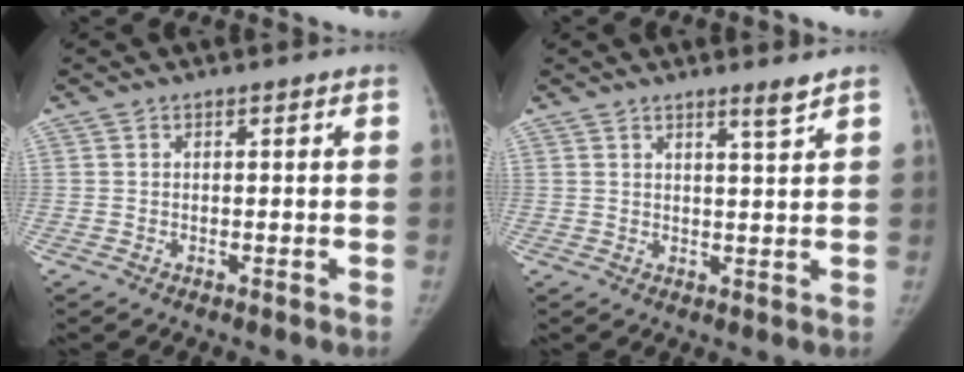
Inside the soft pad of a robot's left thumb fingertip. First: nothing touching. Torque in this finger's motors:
{"motor_torque": [-0.03, -0.16, 0.11, 0.38, 0.01]}